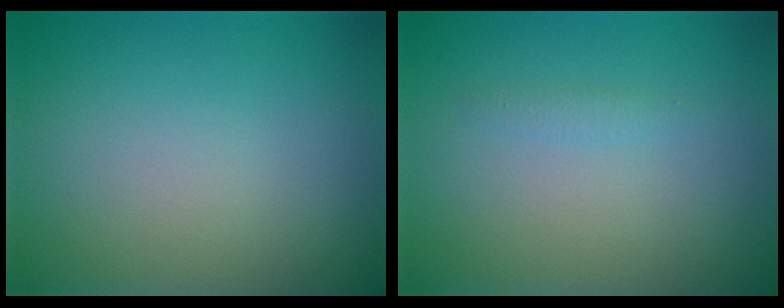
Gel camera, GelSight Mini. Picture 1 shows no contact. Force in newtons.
{"total": 0.7, "press": 0.7, "slide": 0.0}